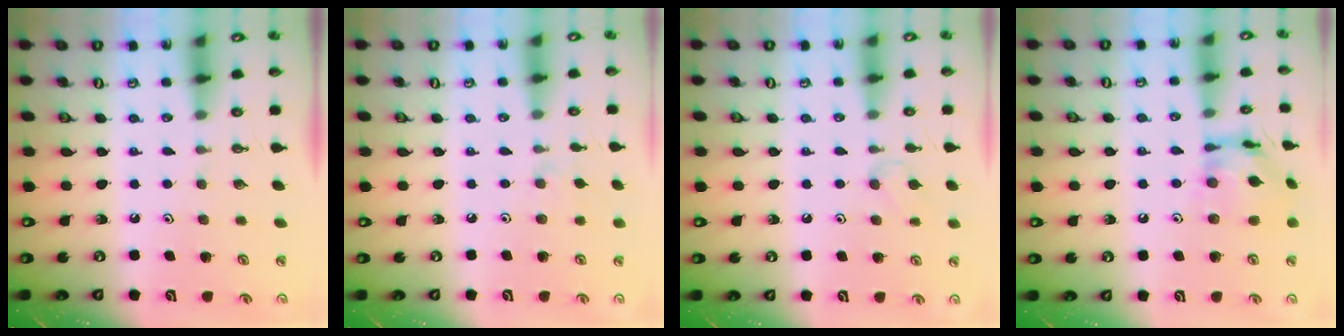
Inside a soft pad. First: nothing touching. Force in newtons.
{"total": 1.1, "press": 1.0, "slide": 0.4}
{"total": 5.2, "press": 5.2, "slide": 0.7}
{"total": 13.5, "press": 13.4, "slide": 1.1}